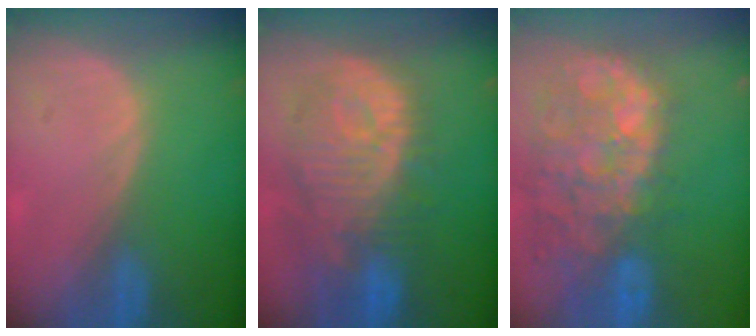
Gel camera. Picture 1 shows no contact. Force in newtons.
{"total": 12.5, "press": 11.1, "slide": 5.6}
{"total": 14.1, "press": 11.6, "slide": 8.0}